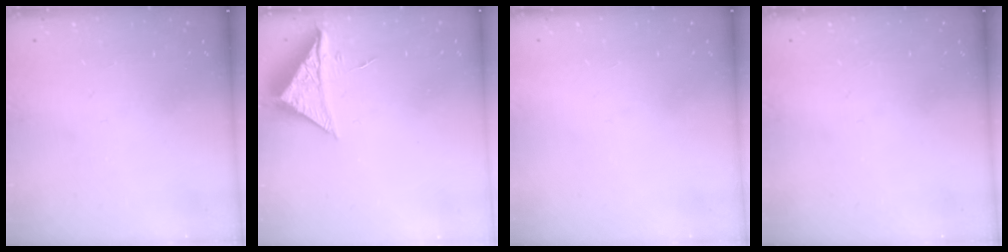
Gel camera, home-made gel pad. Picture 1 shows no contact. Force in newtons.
{"total": 8.6, "press": 8.6, "slide": 0.2}
{"total": 1.5, "press": 1.5, "slide": 0.1}
{"total": 0.0}